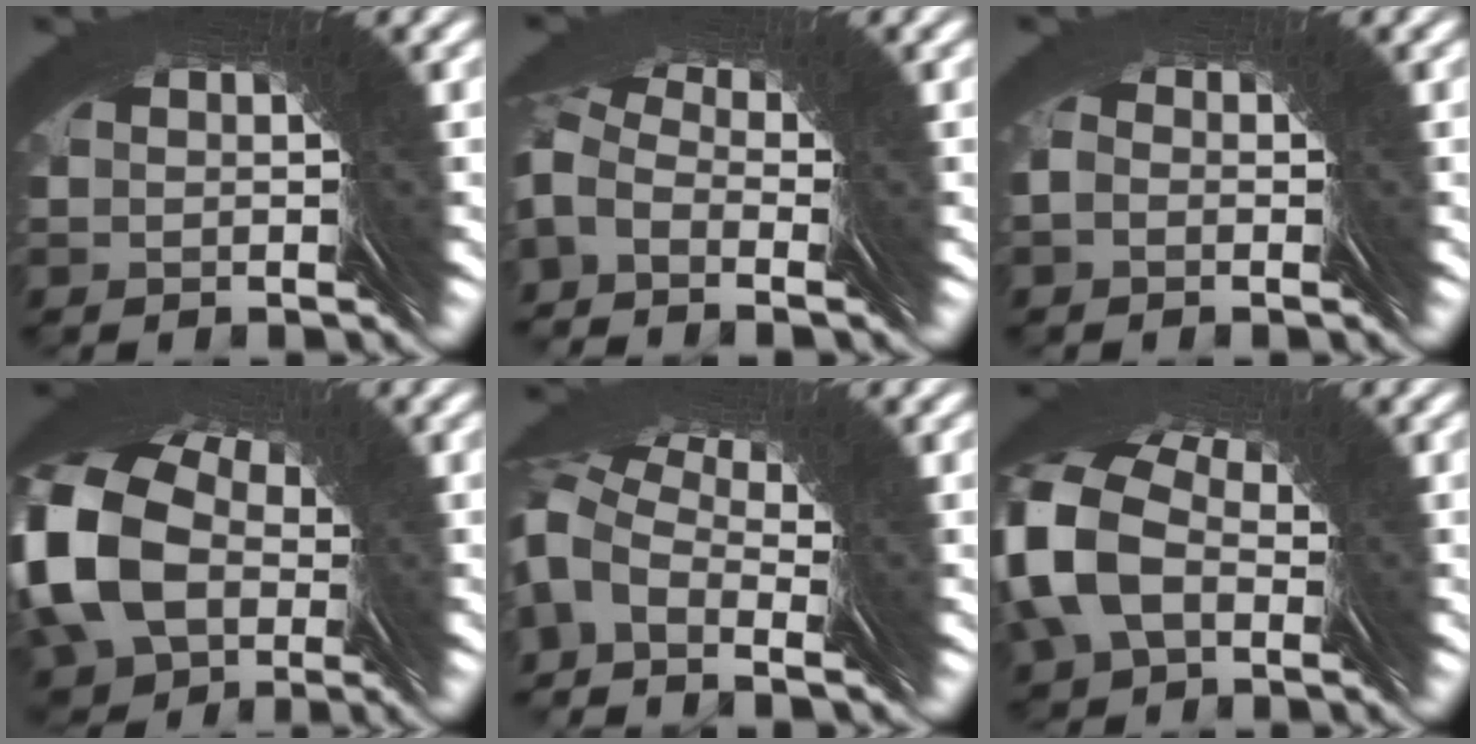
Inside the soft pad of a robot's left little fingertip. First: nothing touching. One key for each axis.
{"total": 2.8, "fx": 2.0, "fy": 1.6, "fz": 0.9, "tx": 0.004, "ty": 0.036, "tz": 0.006}
{"total": 2.7, "fx": 0.5, "fy": 2.5, "fz": 1.0, "tx": -0.022, "ty": 0.007, "tz": -0.003}
{"total": 10.6, "fx": 2.0, "fy": 8.4, "fz": 6.1, "tx": -0.103, "ty": 0.005, "tz": 0.015}
{"total": 2.9, "fx": 2.5, "fy": 1.2, "fz": 0.8, "tx": 0.007, "ty": 0.038, "tz": 0.010}
{"total": 7.5, "fx": 2.6, "fy": 6.1, "fz": 3.6, "tx": -0.071, "ty": 0.023, "tz": 0.026}